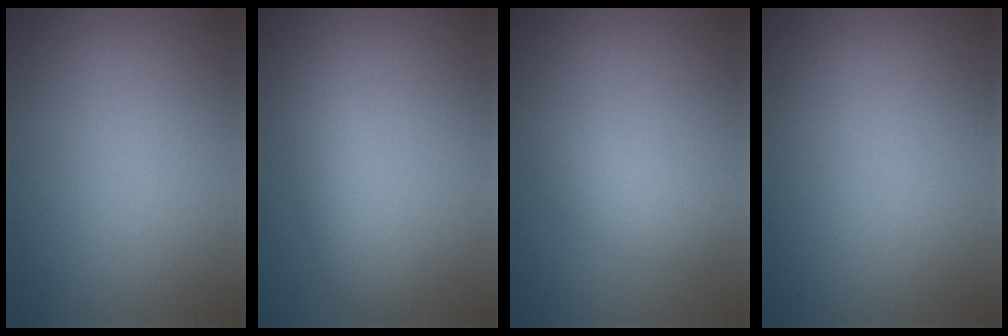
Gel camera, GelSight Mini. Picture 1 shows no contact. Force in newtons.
{"total": 2.4, "press": 2.4, "slide": 0.1}
{"total": 1.7, "press": 1.7, "slide": 0.0}
{"total": 0.0}